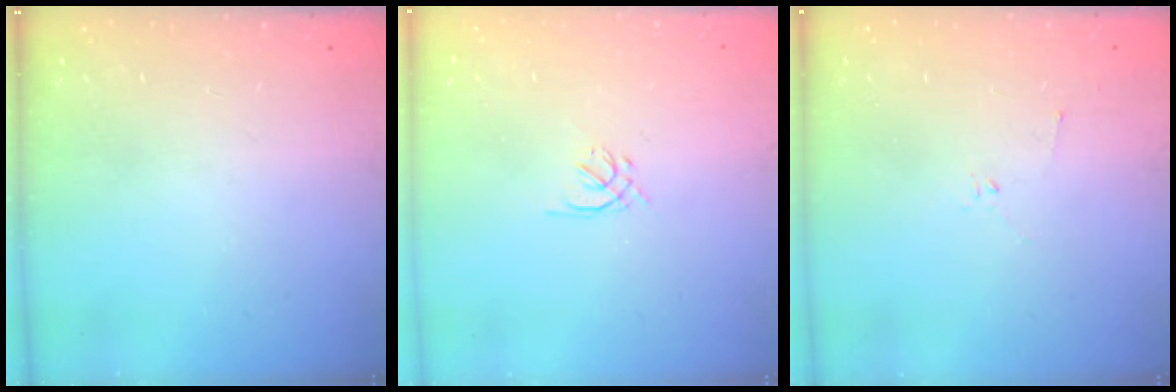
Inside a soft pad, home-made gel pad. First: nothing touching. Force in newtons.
{"total": 1.4, "press": 1.3, "slide": 0.5}
{"total": 2.2, "press": 2.1, "slide": 0.7}